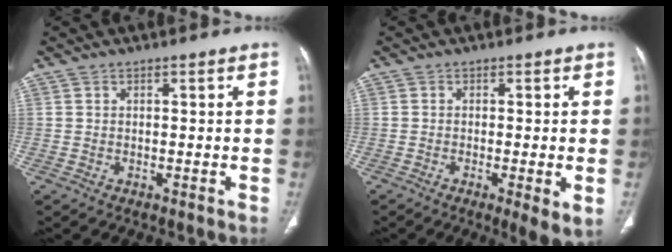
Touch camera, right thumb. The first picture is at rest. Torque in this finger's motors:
{"motor_torque": [-0.01, 0.35, 0.01, -0.14, 0.03]}